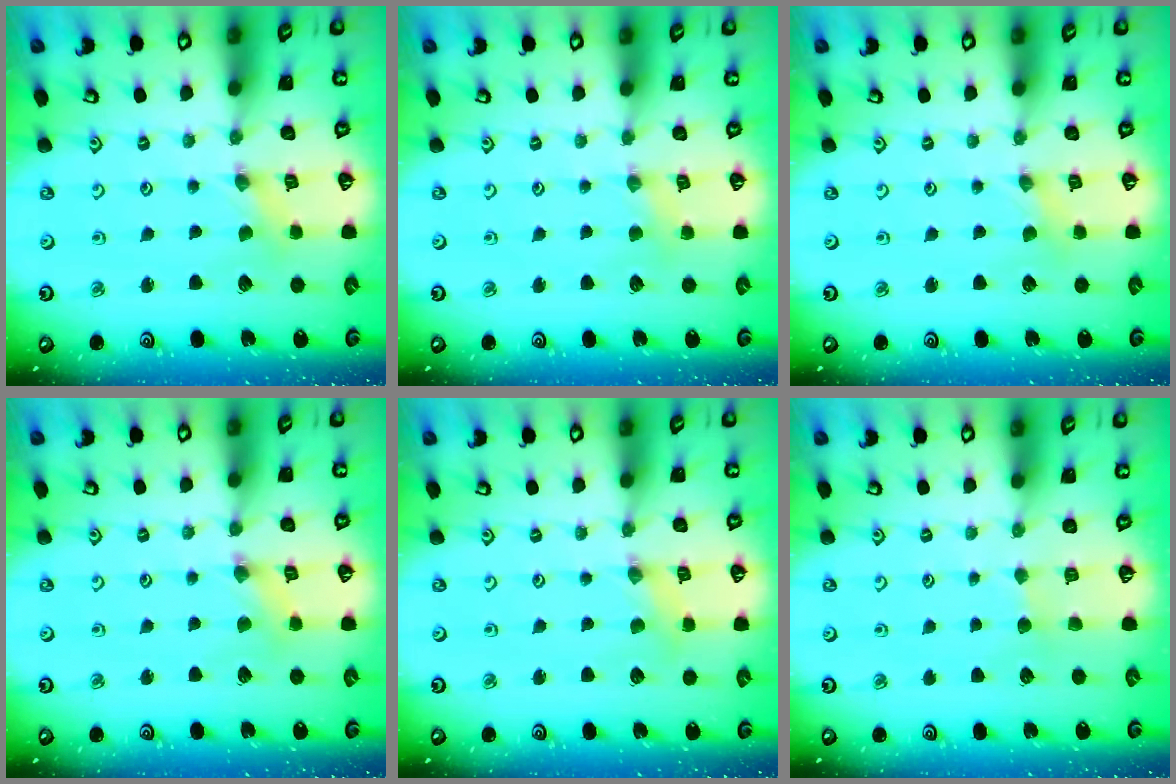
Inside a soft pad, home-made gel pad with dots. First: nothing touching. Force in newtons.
{"total": 3.7, "press": 3.6, "slide": 0.6}
{"total": 1.2, "press": 1.1, "slide": 0.2}
{"total": 1.9, "press": 1.9, "slide": 0.3}
{"total": 2.4, "press": 2.4, "slide": 0.3}
{"total": 2.3, "press": 2.2, "slide": 0.4}